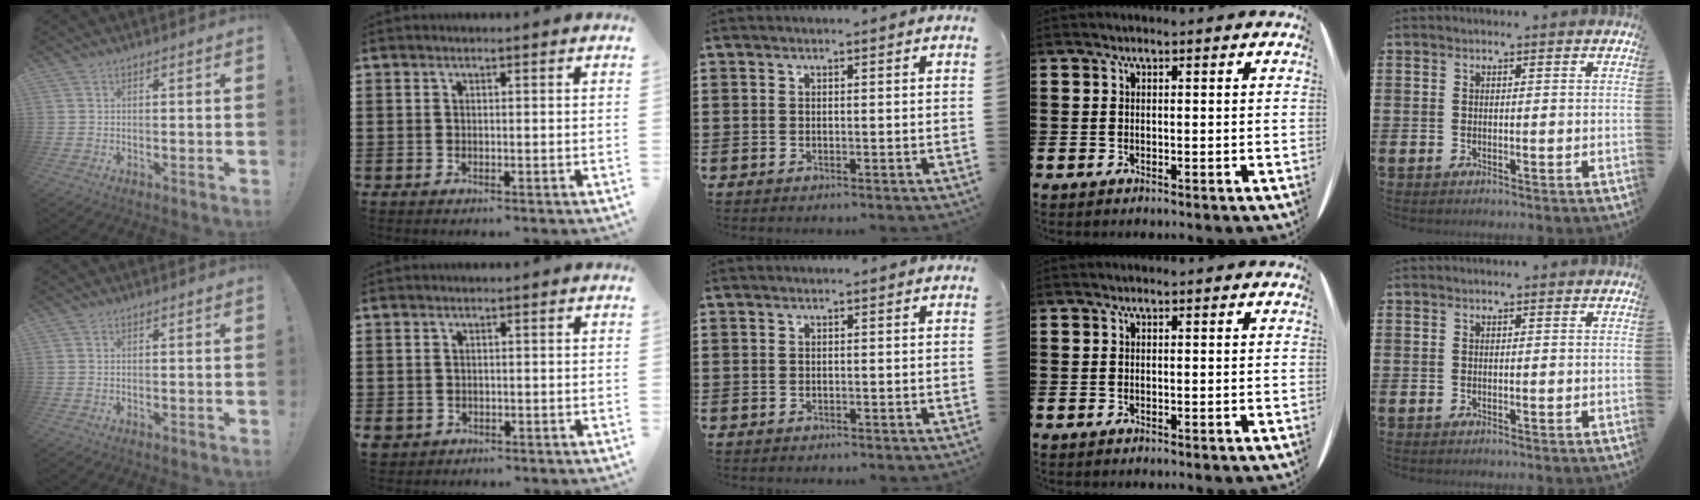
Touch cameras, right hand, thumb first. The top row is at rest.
{"index": {"total": 1.2, "force": [-0.5, 1.1, 0.2], "torque": [-0.016, 0.000, -0.016]}}